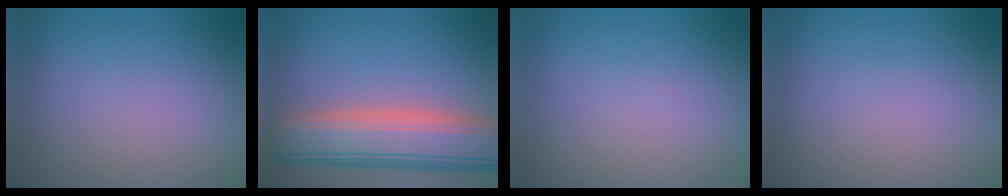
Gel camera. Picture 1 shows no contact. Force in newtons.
{"total": 9.9, "press": 9.8, "slide": 1.1}
{"total": 0.0}
{"total": 0.0}